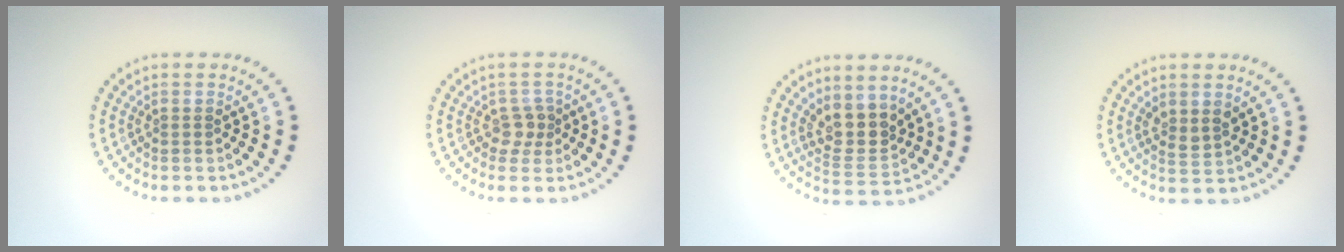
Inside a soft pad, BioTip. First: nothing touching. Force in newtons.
{"total": 1.6, "press": 1.3, "slide": 1.0}
{"total": 3.5, "press": 3.0, "slide": 1.8}
{"total": 1.5, "press": 1.3, "slide": 0.8}